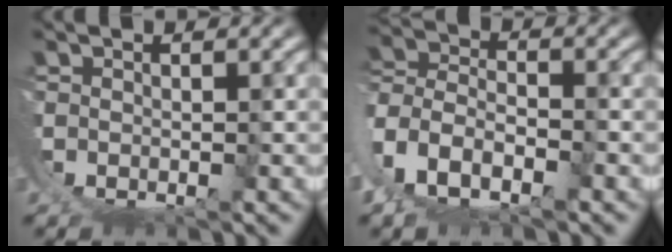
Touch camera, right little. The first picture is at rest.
{"total": 9.1, "force": [2.2, 7.5, 4.6], "torque": [-0.139, -0.019, 0.025]}